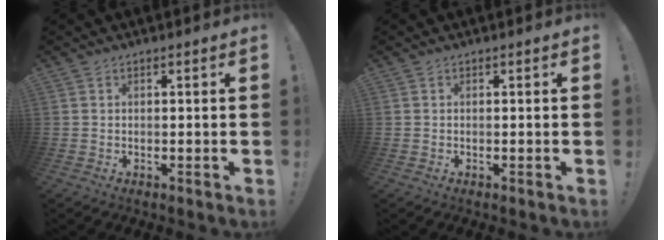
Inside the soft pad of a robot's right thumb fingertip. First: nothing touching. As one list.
[{"total": 0.0}]